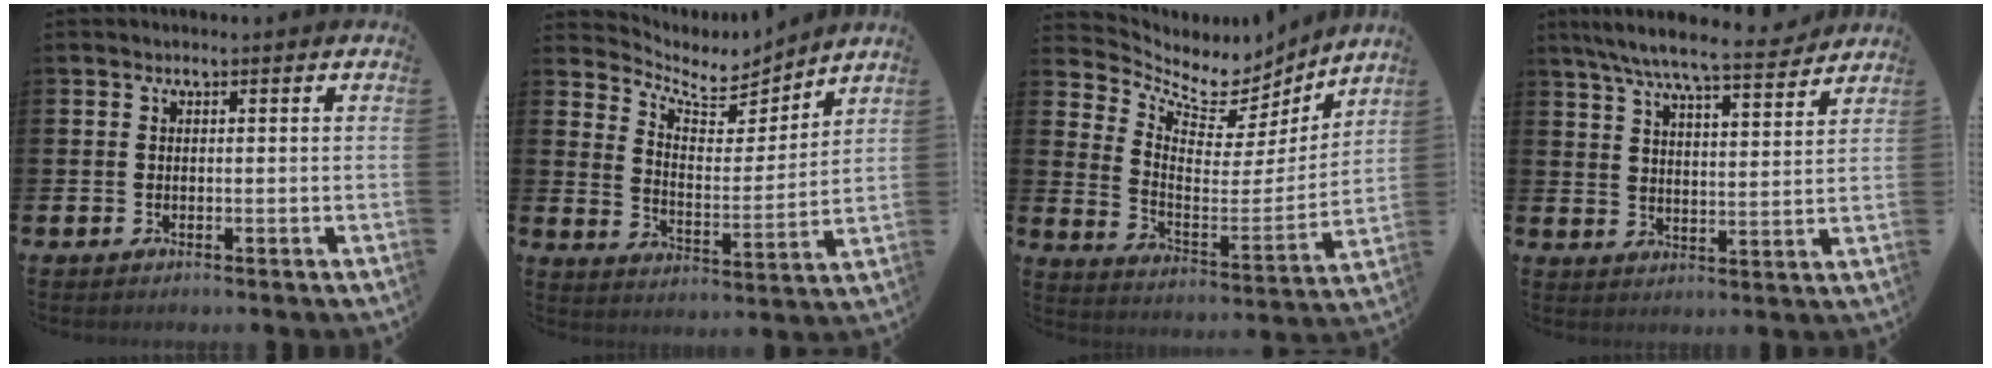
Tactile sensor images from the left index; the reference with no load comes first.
{"total": 6.6, "force": [6.1, 2.2, 1.0], "torque": [-0.050, -0.053, 0.102]}
{"total": 7.6, "force": [6.5, 3.4, 1.8], "torque": [-0.057, -0.057, 0.109]}
{"total": 8.2, "force": [7.5, 0.8, 3.2], "torque": [-0.084, -0.043, 0.131]}